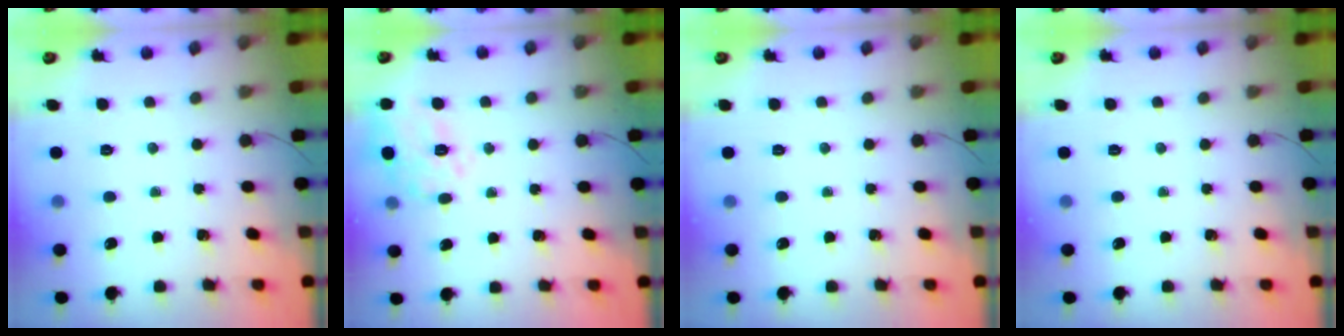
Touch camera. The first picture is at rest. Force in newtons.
{"total": 17.1, "press": 17.1, "slide": 1.1}
{"total": 0.0}
{"total": 0.0}